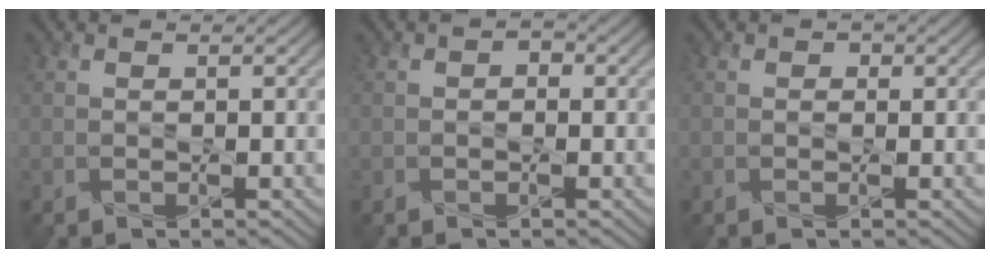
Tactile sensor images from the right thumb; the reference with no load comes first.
{"total": 0.9, "force": [-0.2, 0.8, 0.5], "torque": [-0.007, -0.002, -0.008]}
{"total": 0.6, "force": [0.1, 0.6, 0.2], "torque": [-0.001, -0.005, -0.004]}